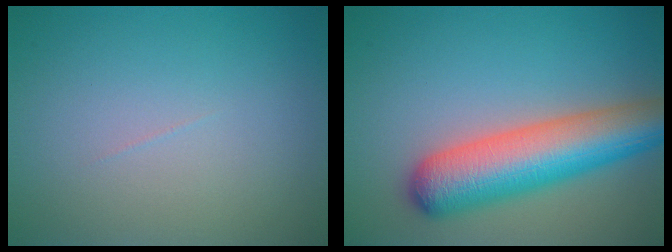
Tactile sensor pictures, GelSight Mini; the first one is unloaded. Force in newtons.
{"total": 8.6, "press": 8.6, "slide": 0.4}